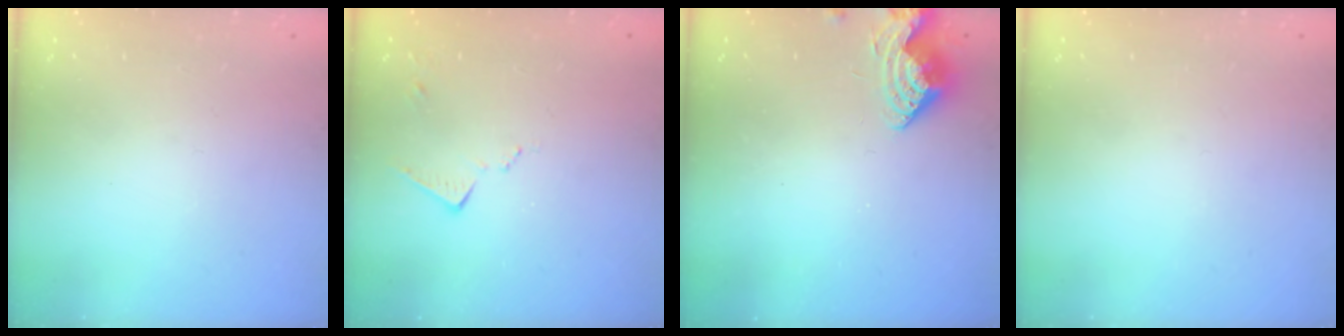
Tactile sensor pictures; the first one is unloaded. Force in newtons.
{"total": 7.0, "press": 7.0, "slide": 0.7}
{"total": 8.3, "press": 8.3, "slide": 0.4}
{"total": 0.0}